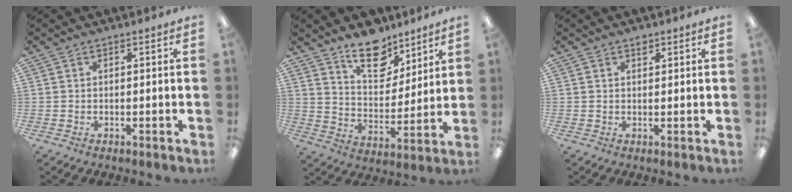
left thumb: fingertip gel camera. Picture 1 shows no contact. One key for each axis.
{"total": 13.9, "fx": 10.5, "fy": 7.0, "fz": 5.8, "tx": -0.074, "ty": -0.069, "tz": 0.191}
{"total": 1.4, "fx": 1.1, "fy": 0.7, "fz": 0.5, "tx": -0.004, "ty": -0.003, "tz": 0.019}